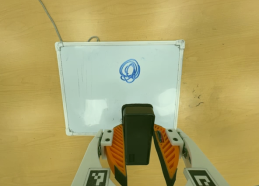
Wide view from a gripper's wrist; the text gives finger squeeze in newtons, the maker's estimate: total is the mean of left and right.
{"total": 4.4, "left": 3.7, "right": 5.0}